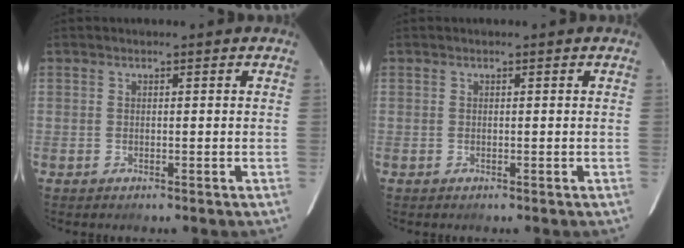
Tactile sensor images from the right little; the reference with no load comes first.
{"total": 0.0}